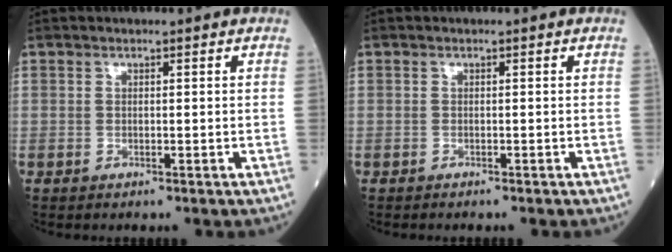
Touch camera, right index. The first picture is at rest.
{"total": 1.3, "force": [-1.0, 0.6, 0.6], "torque": [-0.018, -0.001, -0.010]}